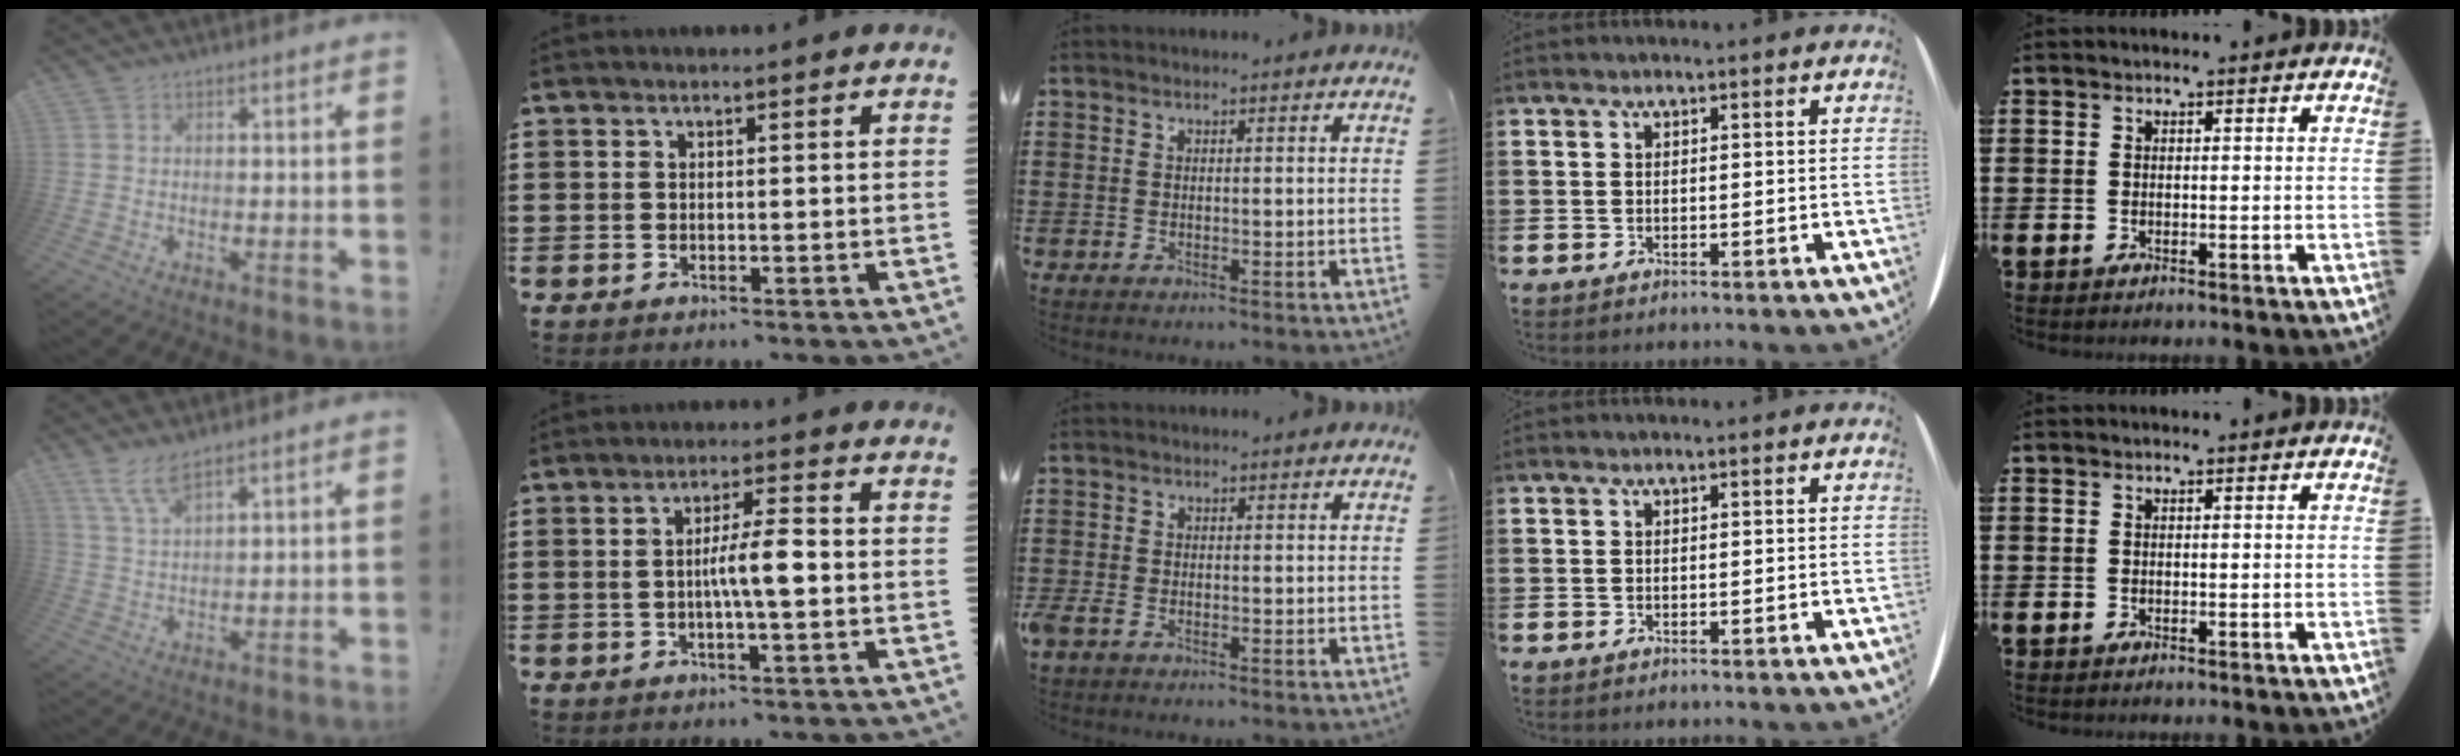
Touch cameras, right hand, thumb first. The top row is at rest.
{"thumb": {"total": 6.6, "force": [4.9, 1.3, 4.1], "torque": [-0.081, -0.021, 0.090]}, "index": {"total": 5.9, "force": [-0.4, 0.8, 5.8], "torque": [-0.103, 0.003, -0.012]}, "middle": {"total": 1.3, "force": [-0.8, 0.5, 0.8], "torque": [-0.031, -0.006, -0.021]}}